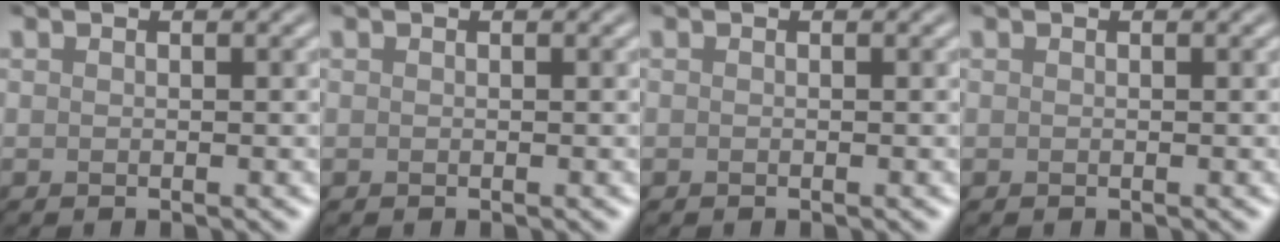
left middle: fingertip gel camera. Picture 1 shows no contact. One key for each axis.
{"total": 0.0}
{"total": 0.0}
{"total": 0.0}